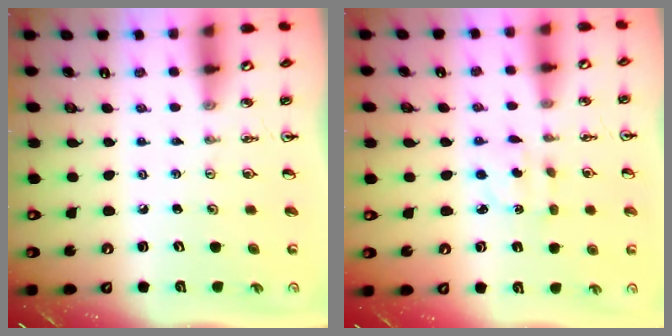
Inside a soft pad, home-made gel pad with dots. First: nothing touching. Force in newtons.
{"total": 2.5, "press": 2.4, "slide": 0.5}